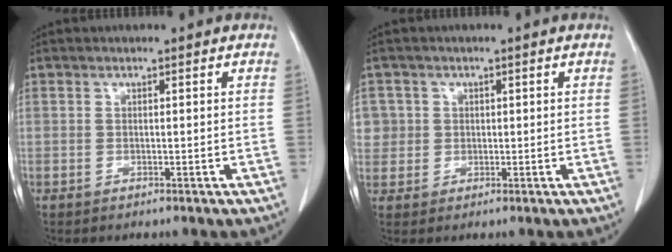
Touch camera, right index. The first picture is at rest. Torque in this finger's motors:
{"motor_torque": [0.25, -0.05, 0.05, 0.01]}